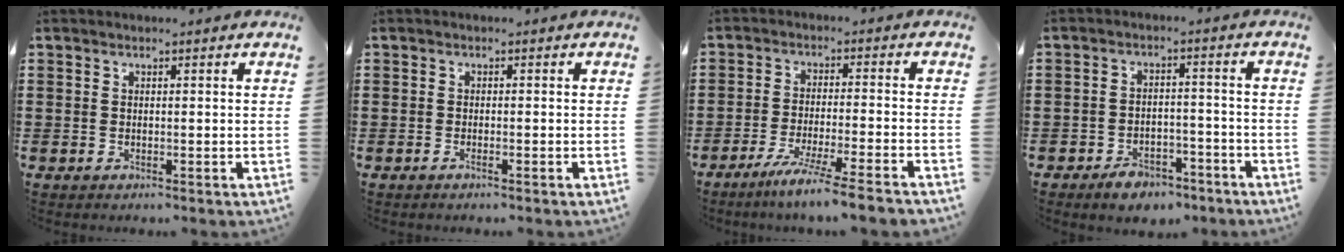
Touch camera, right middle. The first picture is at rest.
{"total": 0.6, "force": [-0.4, 0.0, 0.5], "torque": [-0.010, -0.002, -0.007]}
{"total": 6.4, "force": [-5.5, -0.9, 3.1], "torque": [-0.057, -0.019, -0.105]}
{"total": 4.2, "force": [-3.8, 1.5, 0.9], "torque": [-0.016, 0.014, -0.076]}